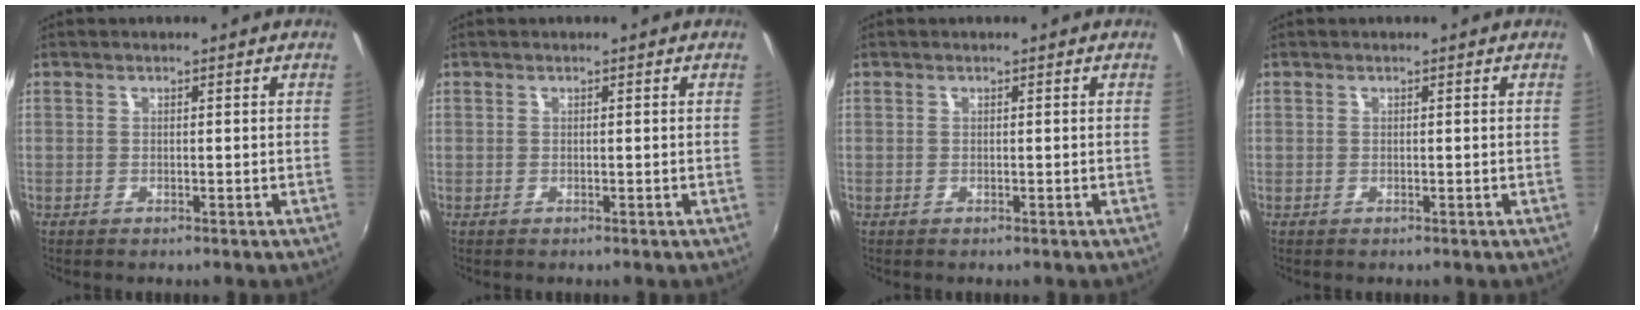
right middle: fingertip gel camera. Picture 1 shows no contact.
{"total": 0.0}
{"total": 0.0}
{"total": 0.0}